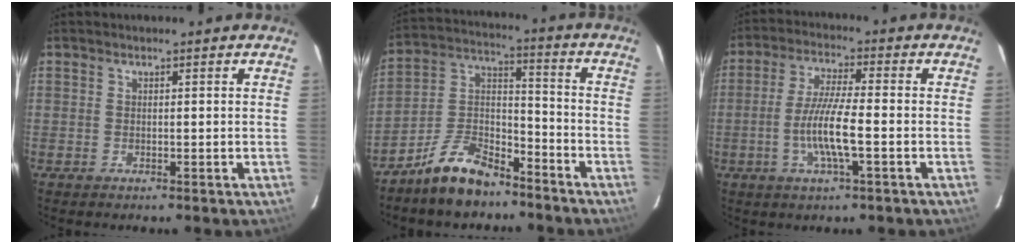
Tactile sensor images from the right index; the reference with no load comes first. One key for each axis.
{"total": 11.9, "fx": -8.8, "fy": 5.2, "fz": 6.1, "tx": -0.135, "ty": 0.039, "tz": -0.161}
{"total": 8.7, "fx": -2.4, "fy": 0.7, "fz": 8.3, "tx": -0.162, "ty": -0.005, "tz": -0.047}